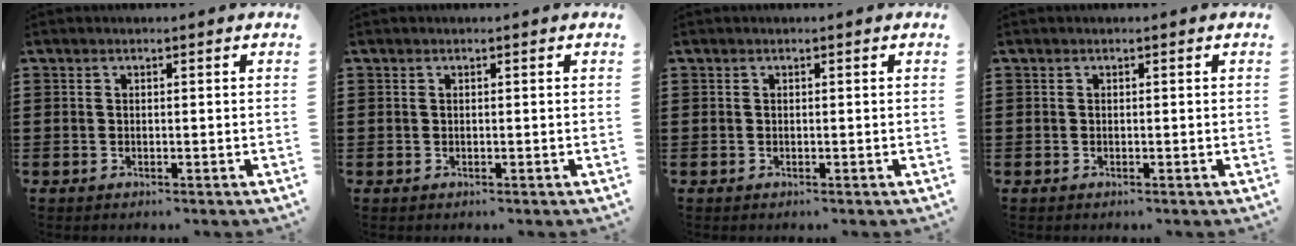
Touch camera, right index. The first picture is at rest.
{"total": 0.0}
{"total": 0.0}
{"total": 0.0}